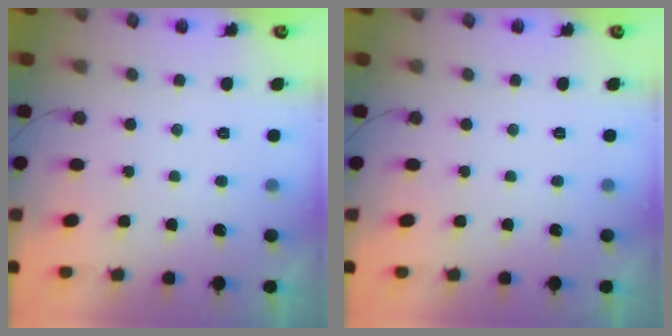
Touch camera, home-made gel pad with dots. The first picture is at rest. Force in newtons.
{"total": 0.0}